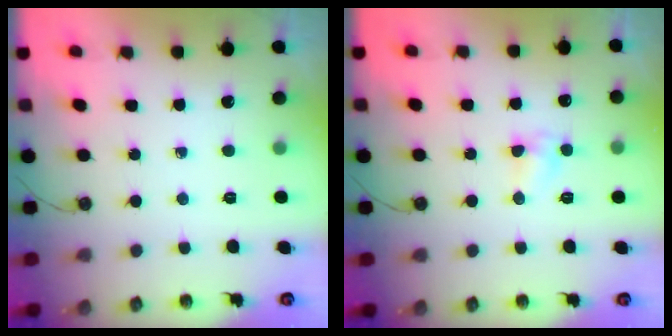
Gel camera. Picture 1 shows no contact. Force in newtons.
{"total": 4.8, "press": 4.7, "slide": 0.5}